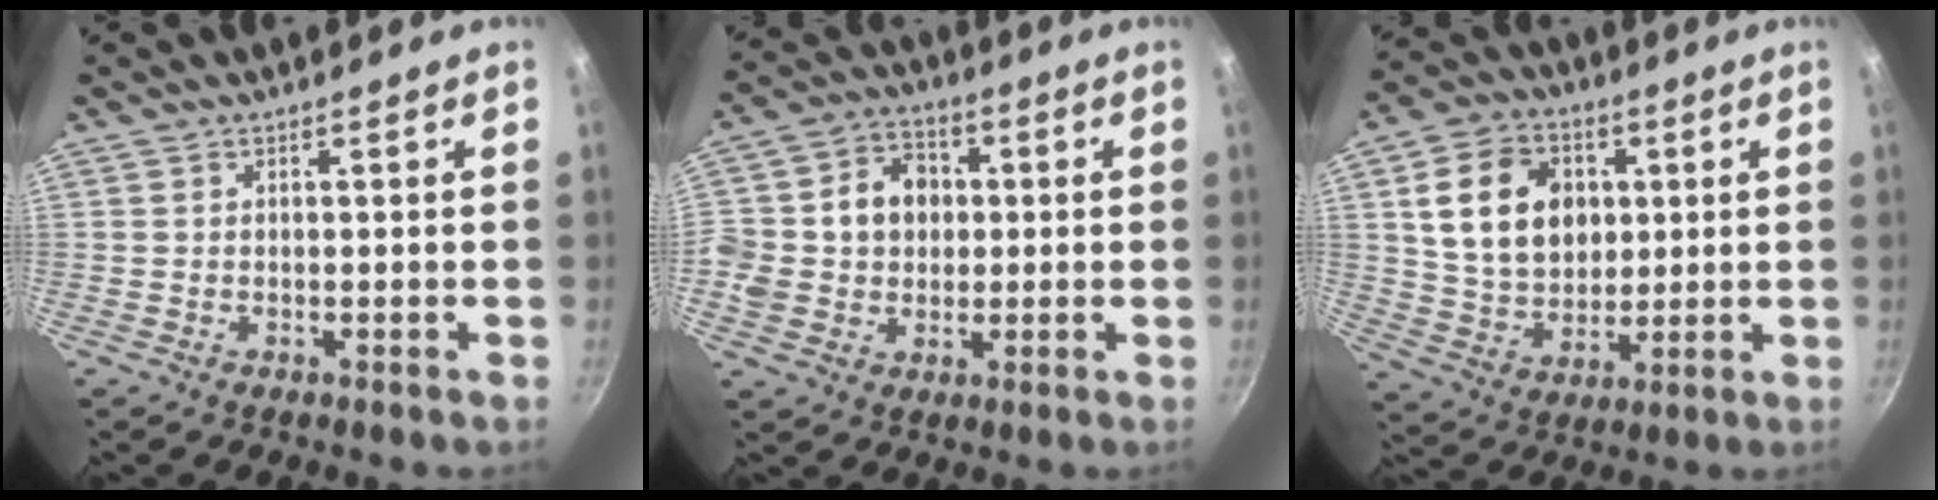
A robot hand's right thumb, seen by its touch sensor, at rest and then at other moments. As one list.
[{"total": 12.3, "force": [1.4, 10.6, 6.1], "torque": [-0.082, 0.014, 0.010]}, {"total": 16.1, "force": [3.6, 12.3, 9.8], "torque": [-0.144, -0.001, 0.066]}]